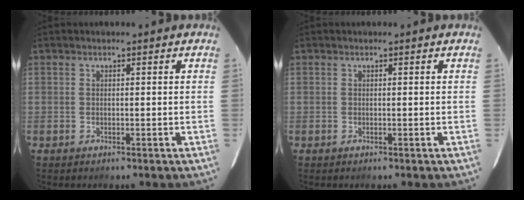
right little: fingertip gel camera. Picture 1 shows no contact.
{"total": 0.0}